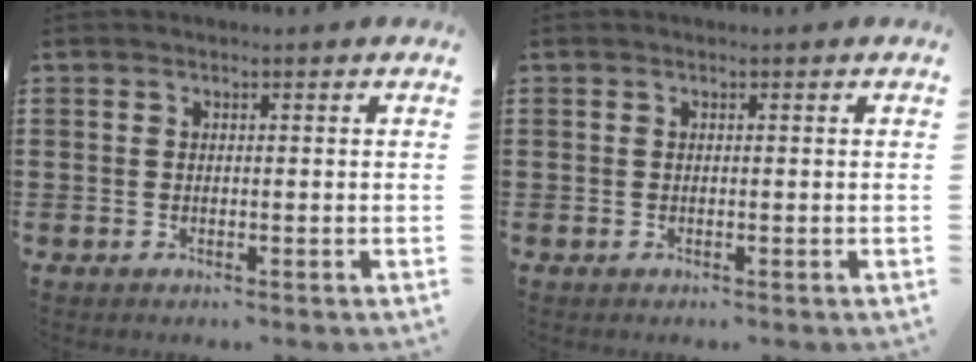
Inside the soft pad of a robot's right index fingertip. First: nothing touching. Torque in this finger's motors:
{"motor_torque": [0.00, 0.00, 0.00, 0.00]}